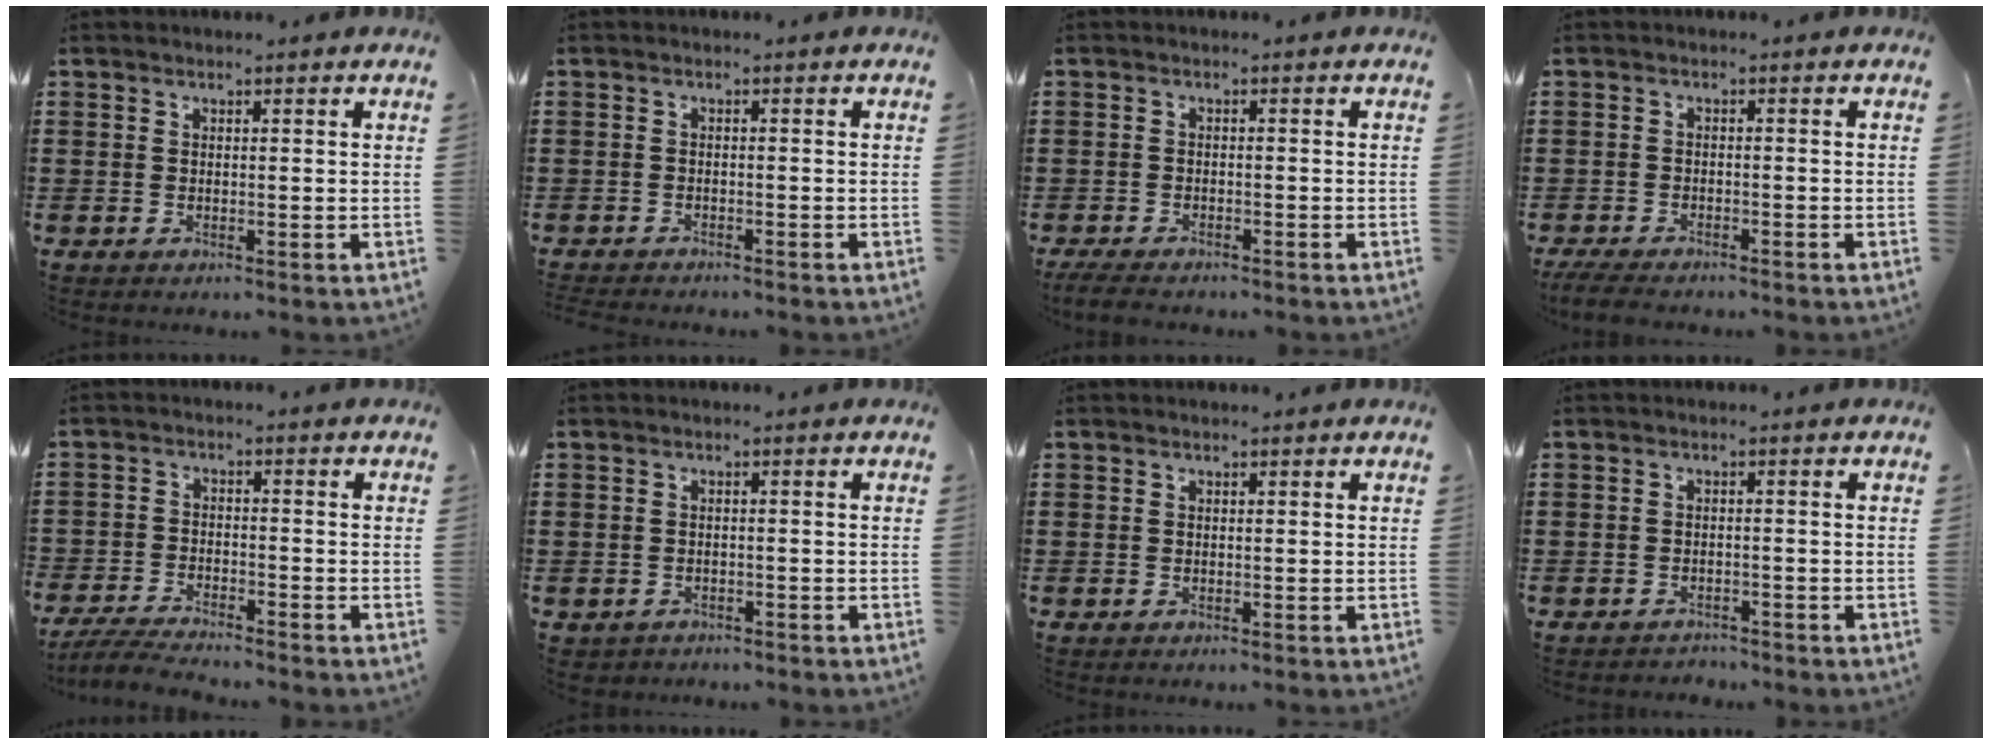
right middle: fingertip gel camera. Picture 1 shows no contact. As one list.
[{"total": 1.1, "force": [-1.1, 0.1, 0.0], "torque": [-0.002, 0.001, -0.024]}, {"total": 2.3, "force": [-2.2, 0.4, 0.7], "torque": [-0.021, 0.000, -0.048]}, {"total": 2.9, "force": [-2.7, 0.4, 0.9], "torque": [-0.030, -0.003, -0.062]}, {"total": 4.8, "force": [-4.6, 0.4, 1.2], "torque": [-0.034, -0.004, -0.096]}, {"total": 0.9, "force": [-0.9, 0.4, -0.1], "torque": [-0.002, 0.002, -0.020]}, {"total": 0.0}, {"total": 1.4, "force": [-1.4, 0.2, -0.1], "torque": [-0.004, 0.001, -0.031]}]